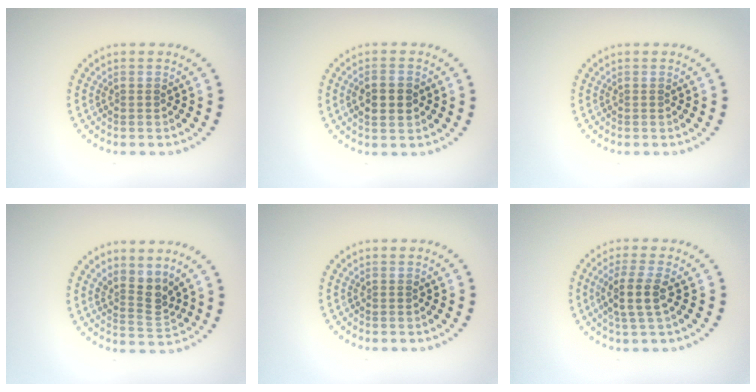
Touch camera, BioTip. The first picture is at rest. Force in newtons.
{"total": 2.6, "press": 2.6, "slide": 0.1}
{"total": 0.0}
{"total": 2.8, "press": 2.0, "slide": 2.0}
{"total": 0.0}
{"total": 2.8, "press": 2.3, "slide": 1.6}